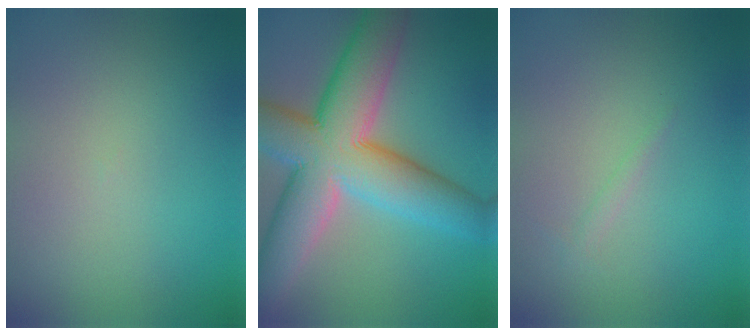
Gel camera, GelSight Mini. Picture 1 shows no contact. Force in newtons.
{"total": 12.9, "press": 12.9, "slide": 0.7}
{"total": 0.6, "press": 0.6, "slide": 0.1}